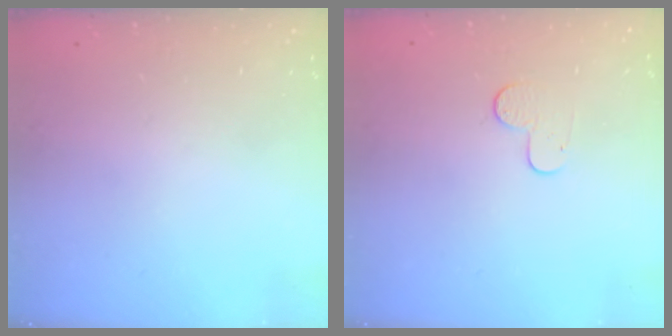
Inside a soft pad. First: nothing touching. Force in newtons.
{"total": 5.9, "press": 5.9, "slide": 0.4}